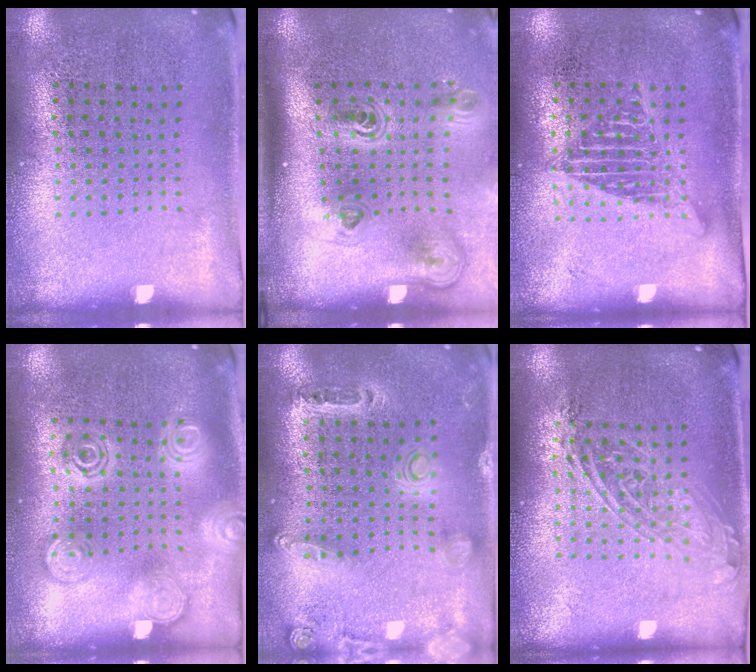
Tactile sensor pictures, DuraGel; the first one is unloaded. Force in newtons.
{"total": 2.3, "press": 1.5, "slide": 1.8}
{"total": 1.3, "press": 1.2, "slide": 0.6}
{"total": 1.8, "press": 1.8, "slide": 0.2}
{"total": 0.9, "press": 0.9, "slide": 0.2}
{"total": 1.7, "press": 1.4, "slide": 0.9}